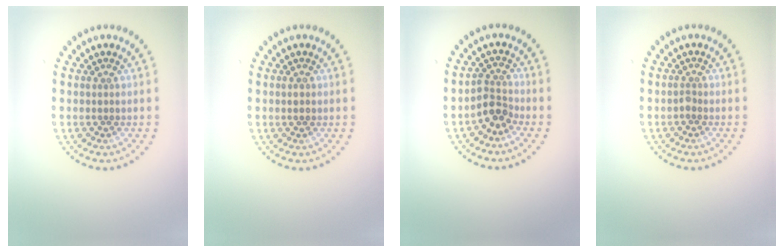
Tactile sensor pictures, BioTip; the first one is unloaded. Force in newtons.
{"total": 0.9, "press": 0.9, "slide": 0.0}
{"total": 2.3, "press": 1.8, "slide": 1.5}
{"total": 0.6, "press": 0.3, "slide": 0.4}